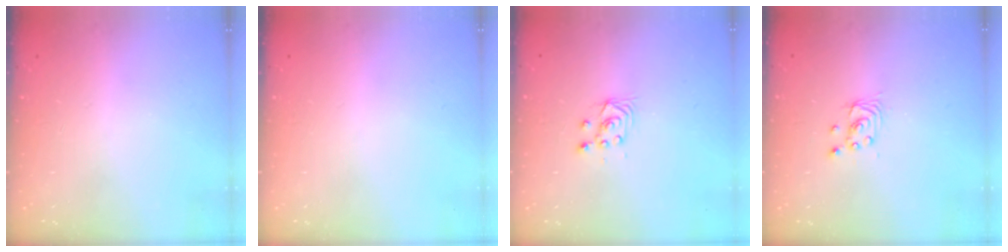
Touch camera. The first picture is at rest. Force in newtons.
{"total": 0.0}
{"total": 2.9, "press": 2.7, "slide": 1.0}
{"total": 2.4, "press": 2.4, "slide": 0.2}